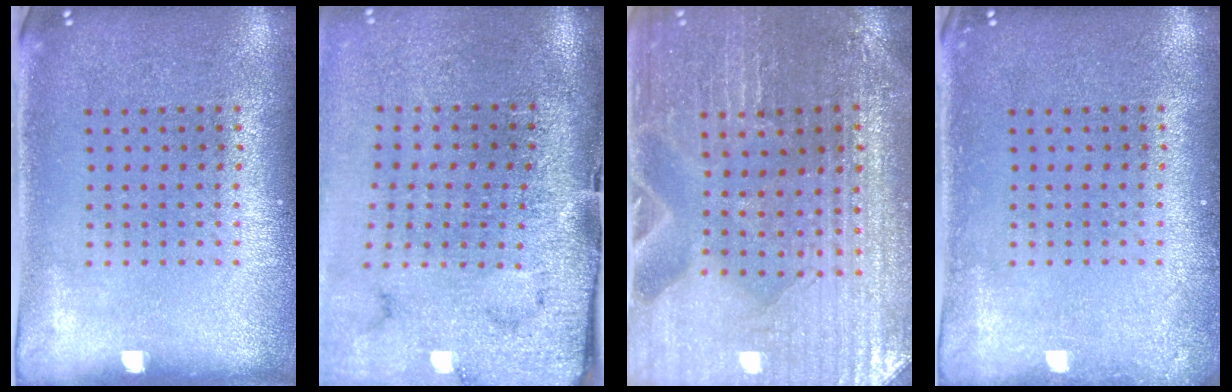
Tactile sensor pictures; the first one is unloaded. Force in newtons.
{"total": 4.6, "press": 3.6, "slide": 2.9}
{"total": 2.2, "press": 2.1, "slide": 0.2}
{"total": 0.8, "press": 0.8, "slide": 0.1}